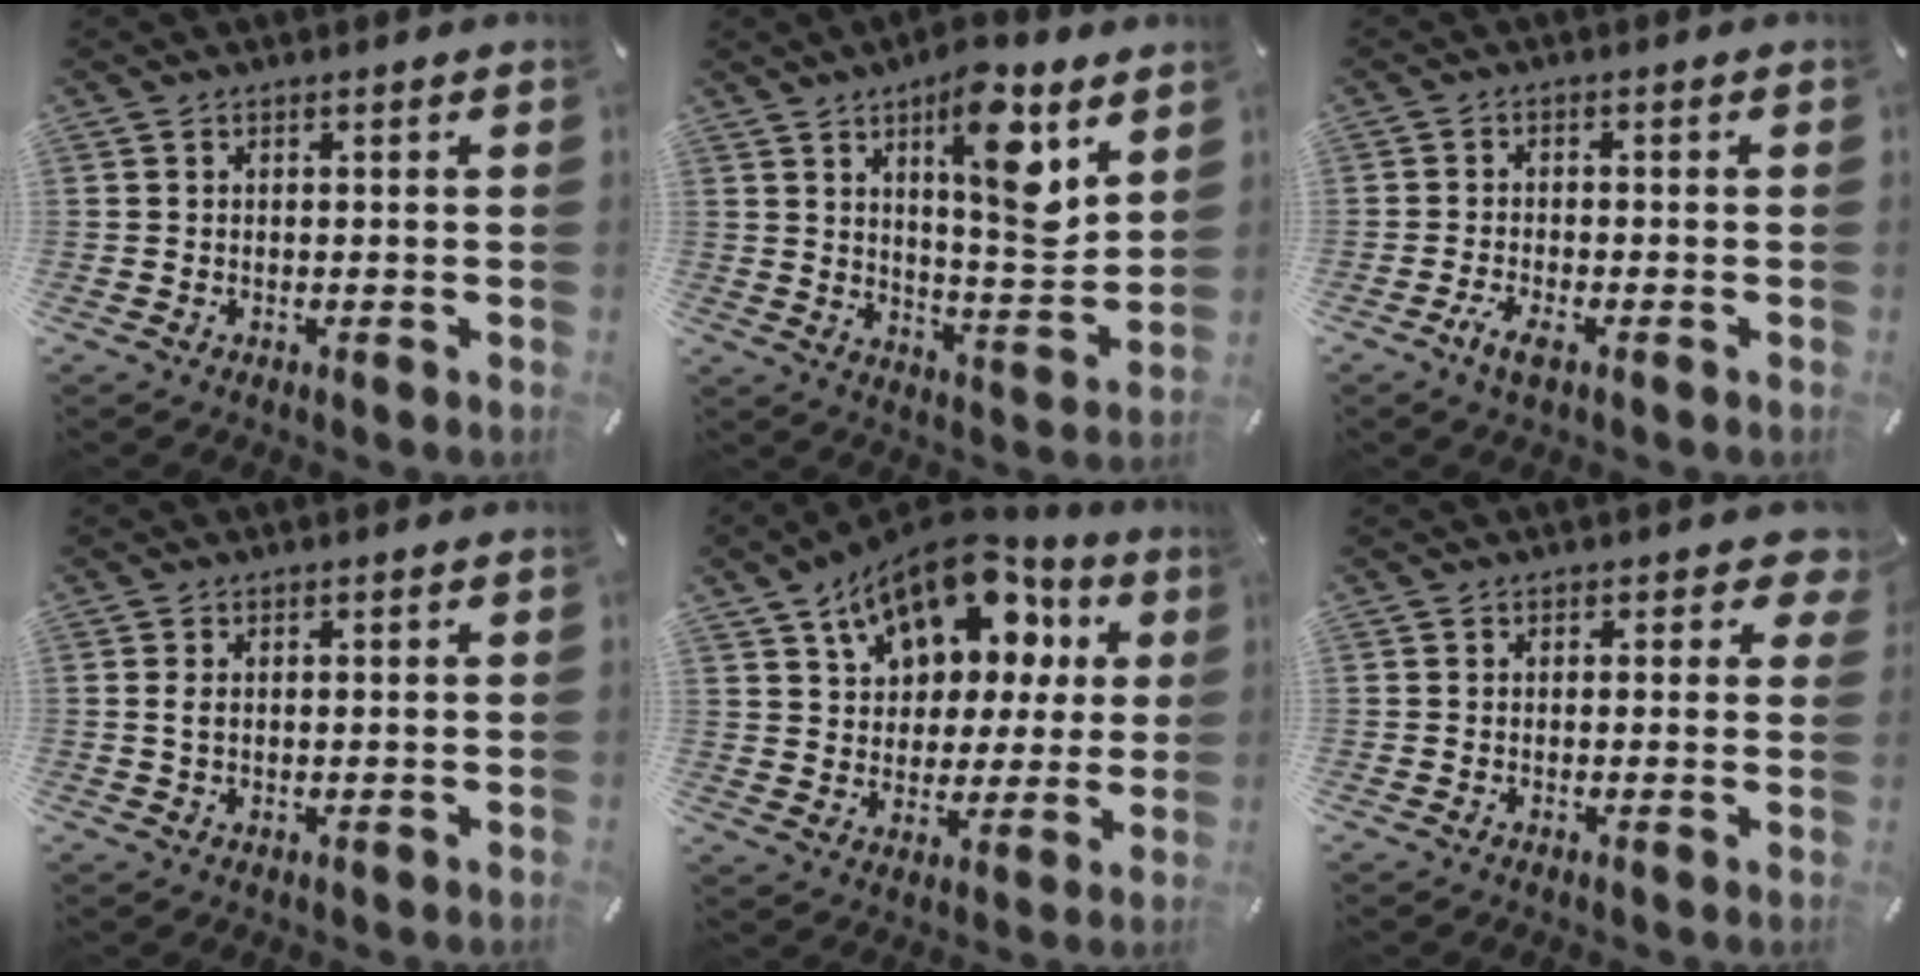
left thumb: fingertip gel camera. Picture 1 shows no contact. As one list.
[{"total": 14.9, "force": [8.0, 4.7, 11.6], "torque": [-0.172, -0.047, 0.128]}, {"total": 3.4, "force": [-2.0, 1.1, 2.5], "torque": [-0.058, 0.000, -0.041]}, {"total": 2.0, "force": [0.4, 1.1, 1.6], "torque": [-0.034, 0.004, 0.005]}, {"total": 16.5, "force": [9.4, 10.8, 8.4], "torque": [-0.141, -0.050, 0.166]}, {"total": 3.3, "force": [1.4, 2.1, 2.2], "torque": [-0.014, -0.003, 0.017]}]